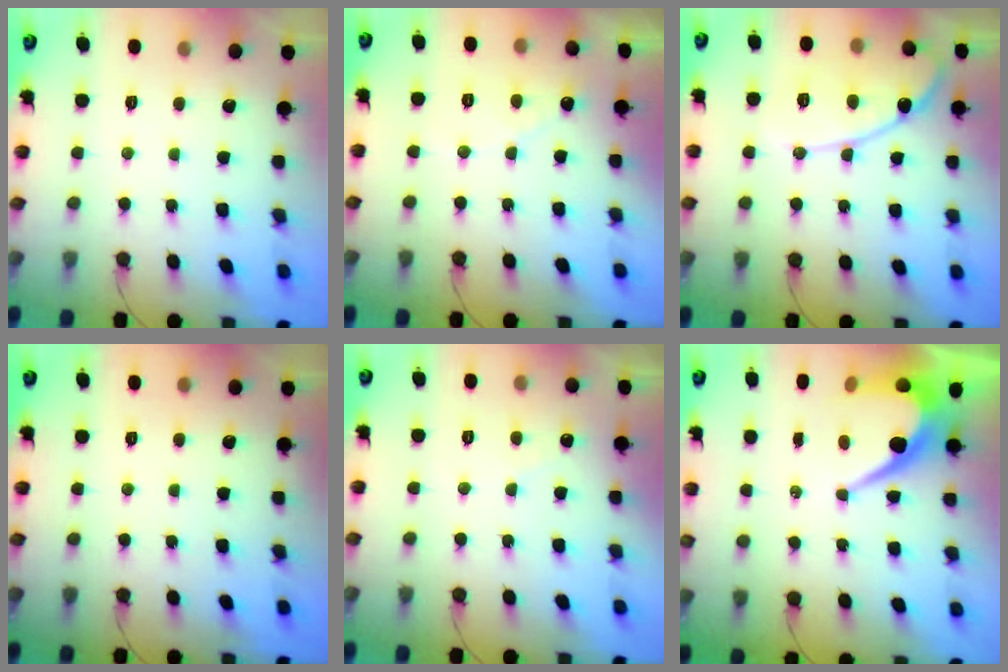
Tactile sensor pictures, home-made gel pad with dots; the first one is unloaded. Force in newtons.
{"total": 4.5, "press": 4.5, "slide": 0.2}
{"total": 13.9, "press": 13.9, "slide": 1.1}
{"total": 0.0}
{"total": 2.4, "press": 2.4, "slide": 0.2}
{"total": 10.0, "press": 9.9, "slide": 0.9}